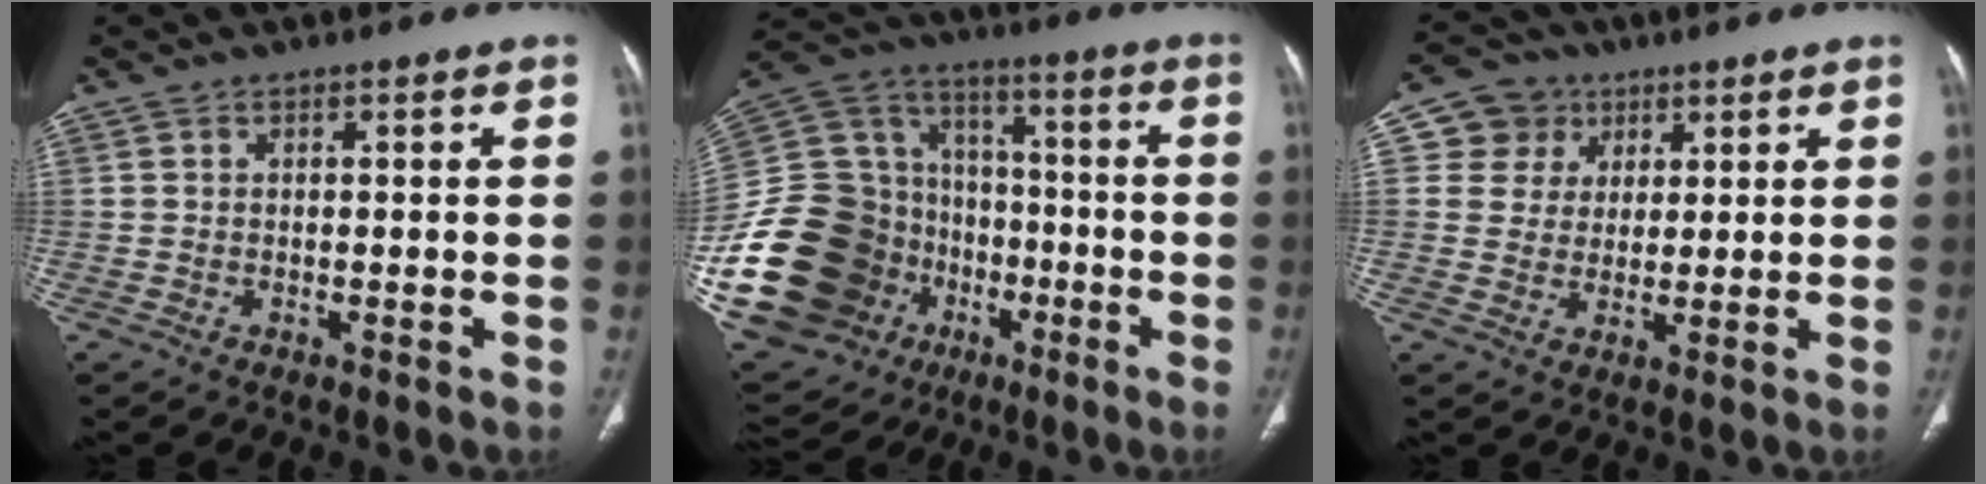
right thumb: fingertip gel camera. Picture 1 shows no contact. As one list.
[{"total": 32.5, "force": [-9.8, 25.5, 17.6], "torque": [-0.385, 0.093, -0.150]}, {"total": 7.2, "force": [2.9, 6.5, 1.0], "torque": [0.016, -0.007, 0.049]}]